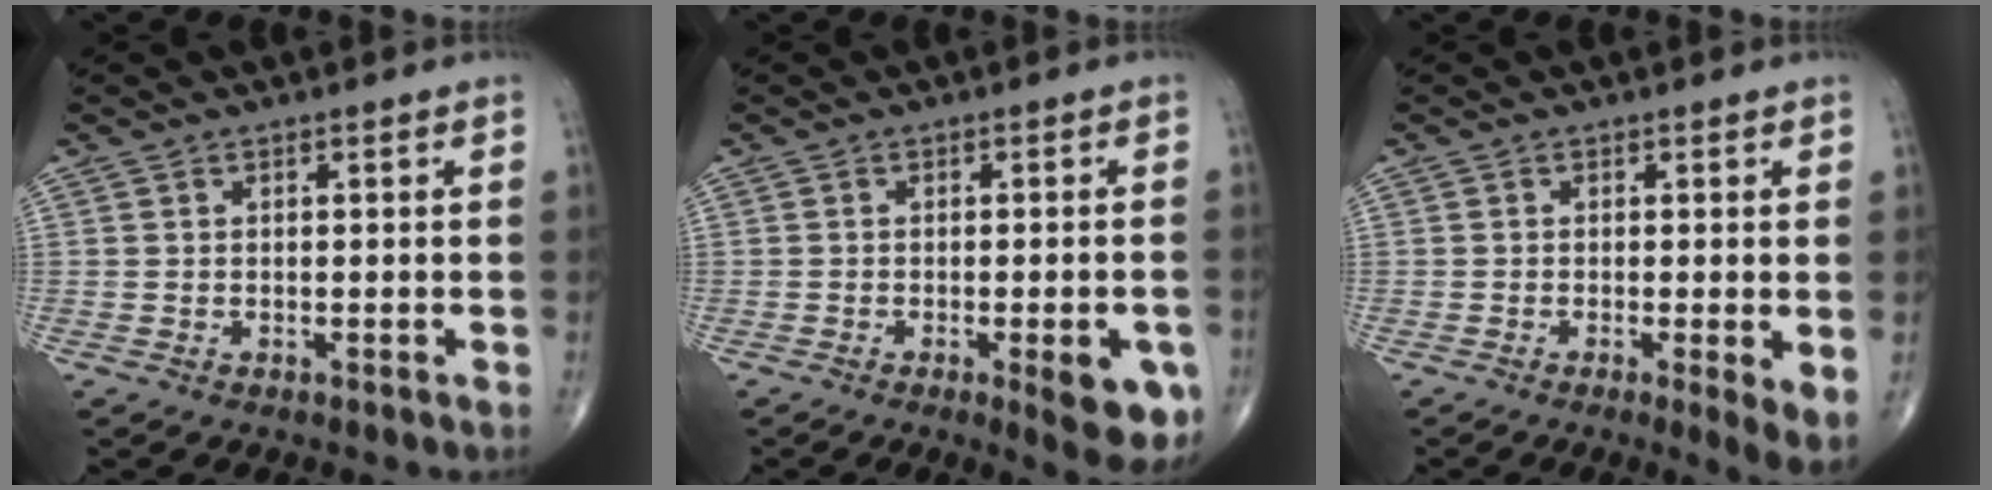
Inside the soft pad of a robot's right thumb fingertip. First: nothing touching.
{"total": 8.8, "force": [-3.3, 2.7, 7.7], "torque": [-0.077, -0.001, -0.036]}
{"total": 4.3, "force": [-0.6, 0.8, 4.2], "torque": [-0.070, -0.016, -0.014]}